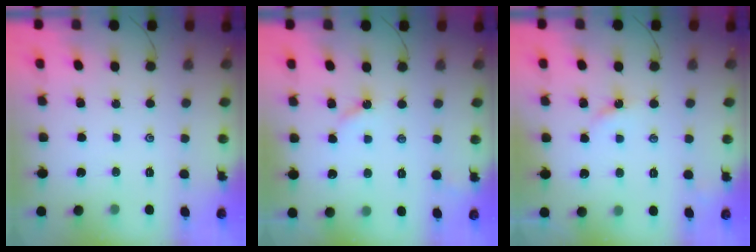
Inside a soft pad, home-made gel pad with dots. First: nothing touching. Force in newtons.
{"total": 2.6, "press": 2.6, "slide": 0.3}
{"total": 2.1, "press": 2.1, "slide": 0.3}